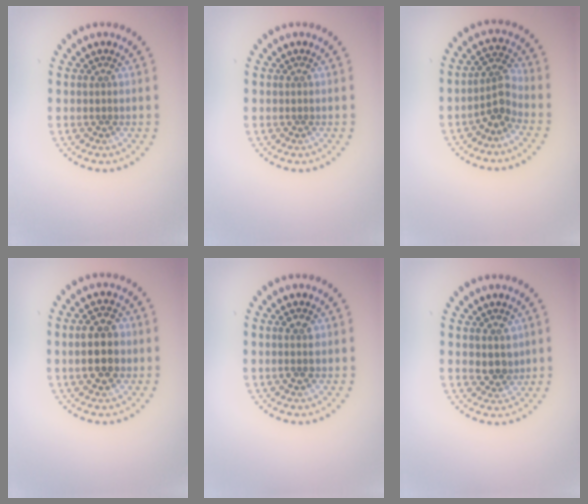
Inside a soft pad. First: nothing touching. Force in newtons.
{"total": 0.0}
{"total": 2.7, "press": 2.0, "slide": 1.9}
{"total": 4.6, "press": 4.6, "slide": 0.2}
{"total": 1.5, "press": 1.5, "slide": 0.3}
{"total": 2.1, "press": 1.9, "slide": 0.9}